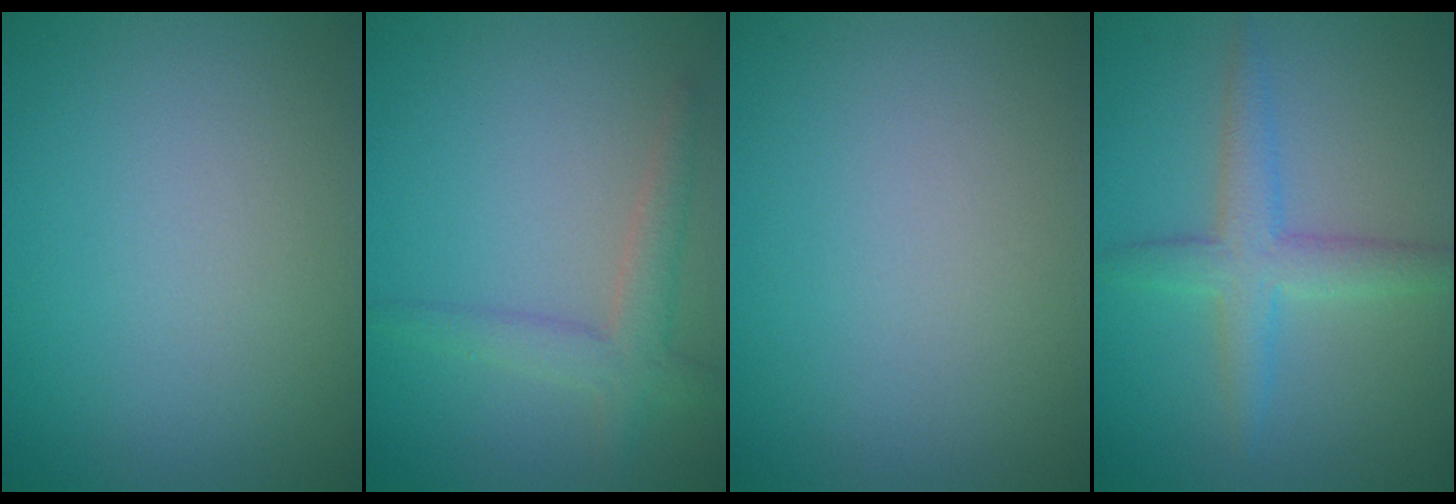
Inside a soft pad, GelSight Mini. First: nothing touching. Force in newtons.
{"total": 2.8, "press": 2.8, "slide": 0.1}
{"total": 0.0}
{"total": 3.4, "press": 3.4, "slide": 0.1}